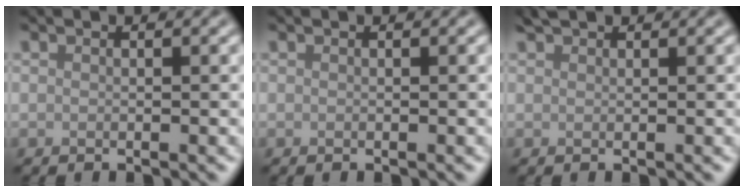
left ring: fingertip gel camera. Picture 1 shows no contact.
{"total": 0.0}
{"total": 1.1, "force": [1.1, 0.2, 0.1], "torque": [-0.004, 0.003, 0.022]}